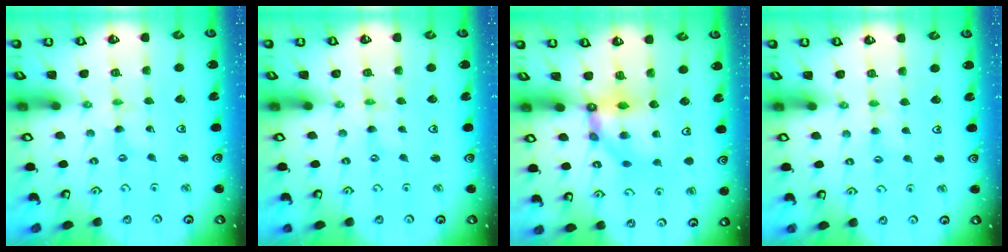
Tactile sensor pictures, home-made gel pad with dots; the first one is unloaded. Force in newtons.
{"total": 0.0}
{"total": 7.8, "press": 7.8, "slide": 0.9}
{"total": 2.8, "press": 2.8, "slide": 0.4}